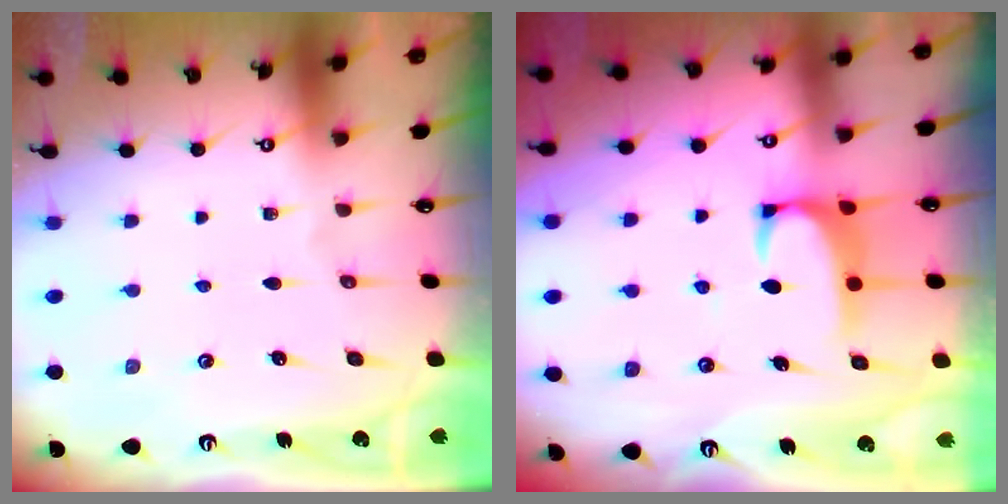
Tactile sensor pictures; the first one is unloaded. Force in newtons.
{"total": 2.0, "press": 1.9, "slide": 0.7}